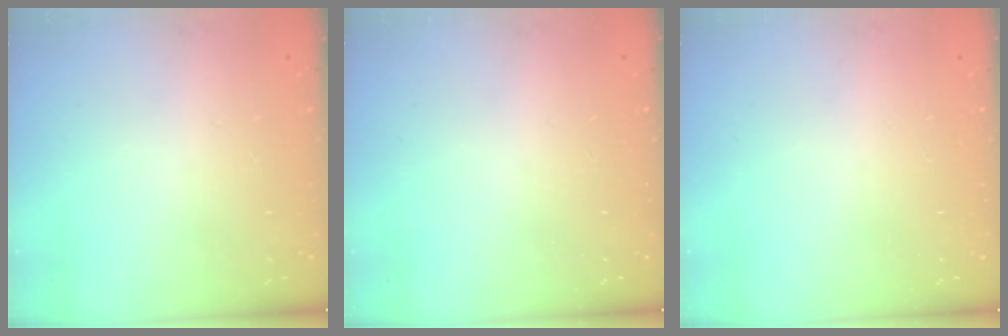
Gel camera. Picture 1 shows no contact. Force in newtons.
{"total": 0.0}
{"total": 0.0}